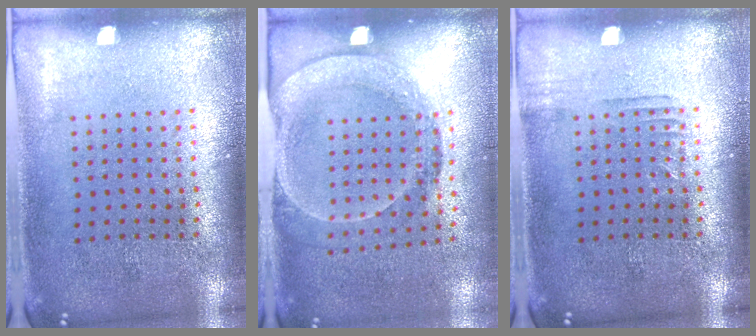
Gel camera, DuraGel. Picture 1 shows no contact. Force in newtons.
{"total": 1.7, "press": 1.3, "slide": 1.1}
{"total": 0.8, "press": 0.8, "slide": 0.2}